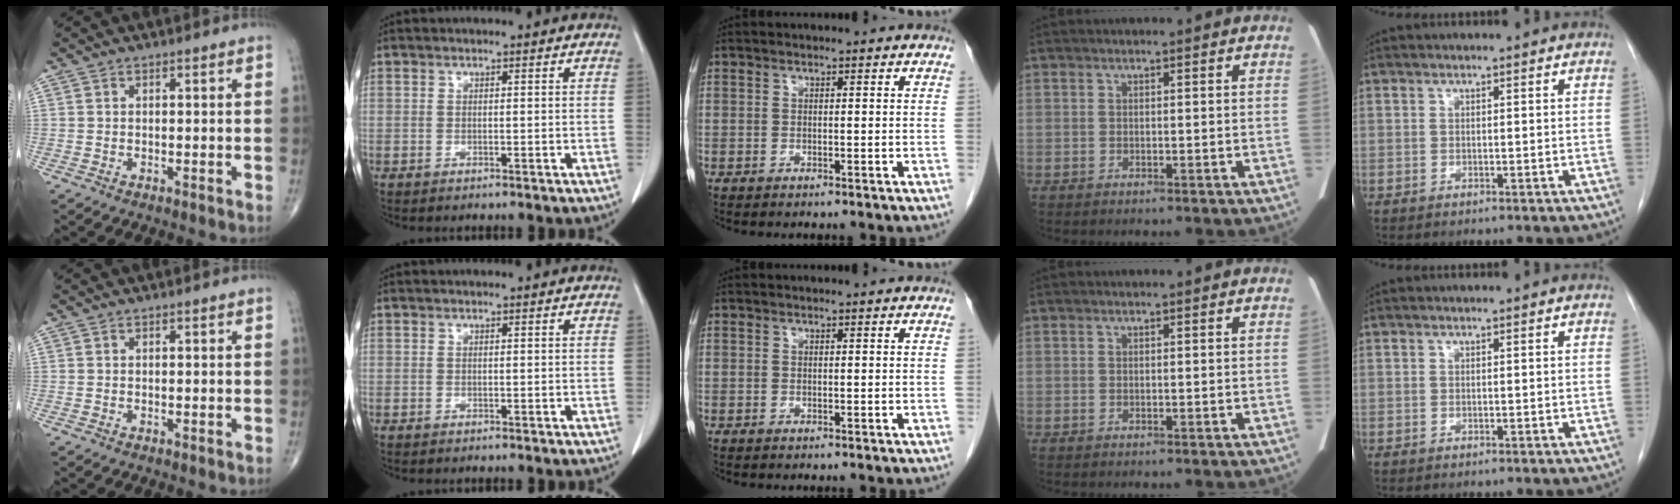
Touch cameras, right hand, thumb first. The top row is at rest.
{}